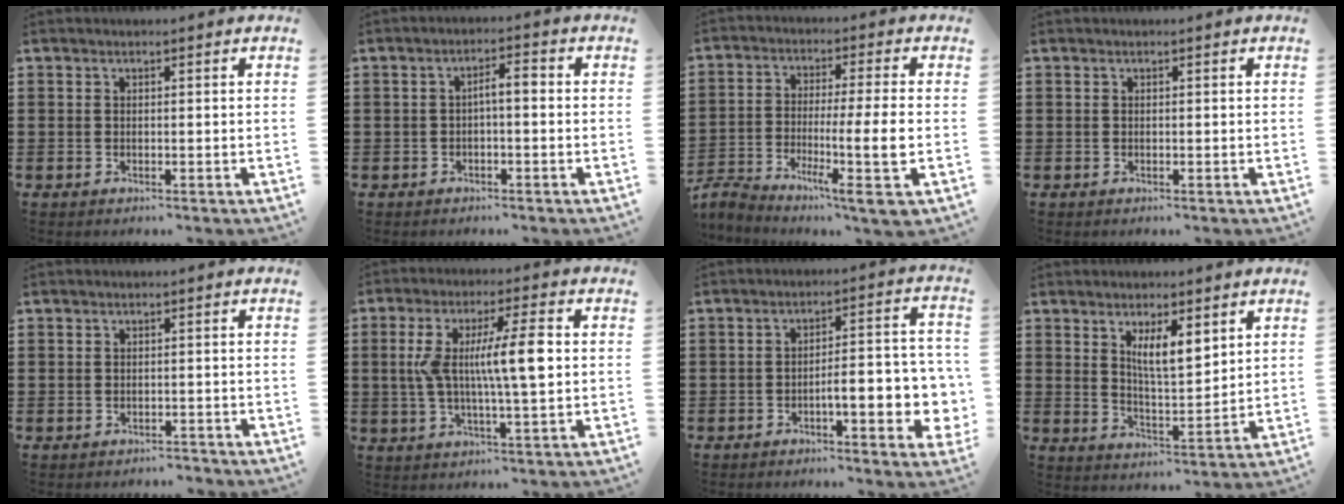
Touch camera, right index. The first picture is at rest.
{"total": 2.5, "force": [-0.5, 0.5, 2.4], "torque": [-0.043, 0.005, -0.012]}
{"total": 8.9, "force": [-2.5, 0.8, 8.5], "torque": [-0.160, -0.010, -0.048]}
{"total": 0.0}
{"total": 1.2, "force": [-1.1, 0.5, -0.1], "torque": [-0.002, 0.003, -0.027]}
{"total": 10.0, "force": [0.9, 1.8, 9.8], "torque": [-0.180, 0.003, 0.011]}
{"total": 7.6, "force": [-2.6, 2.0, 6.9], "torque": [-0.098, -0.006, -0.047]}
{"total": 6.1, "force": [3.3, 1.8, 4.8], "torque": [-0.094, -0.004, 0.055]}